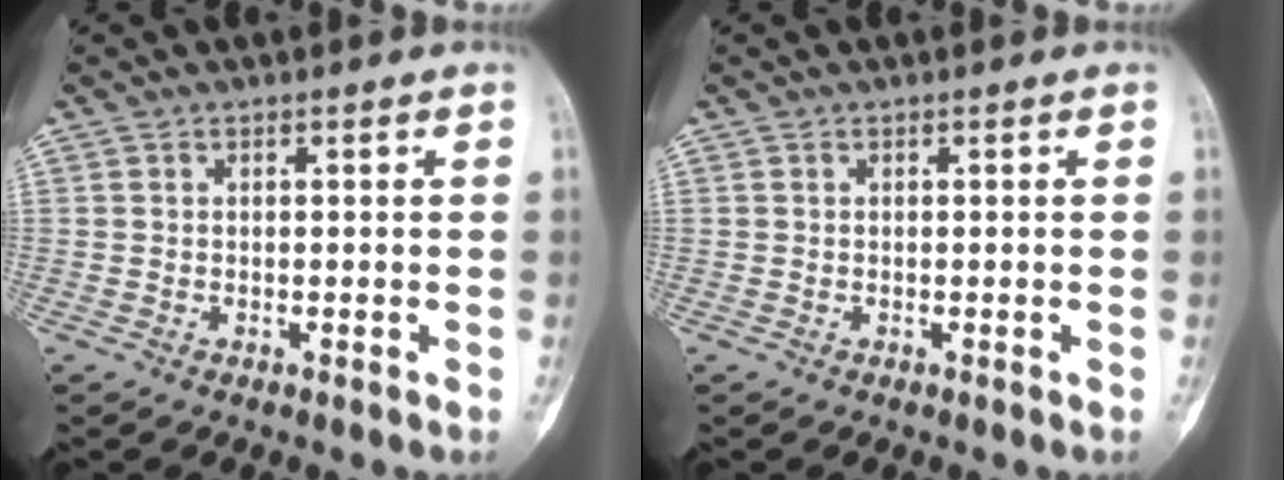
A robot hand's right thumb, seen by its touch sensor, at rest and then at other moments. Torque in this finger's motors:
{"motor_torque": [-0.01, 0.01, 0.14, 0.02, 0.00]}